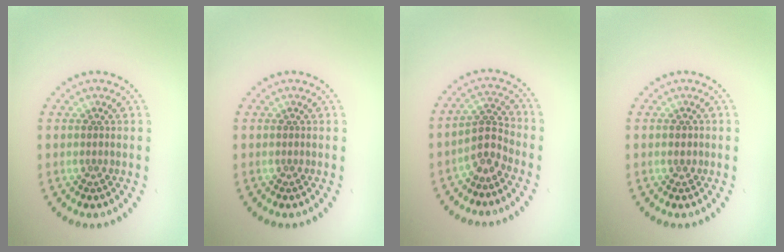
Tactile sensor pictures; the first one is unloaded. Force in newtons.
{"total": 0.0}
{"total": 2.5, "press": 1.9, "slide": 1.7}
{"total": 1.1, "press": 1.1, "slide": 0.1}